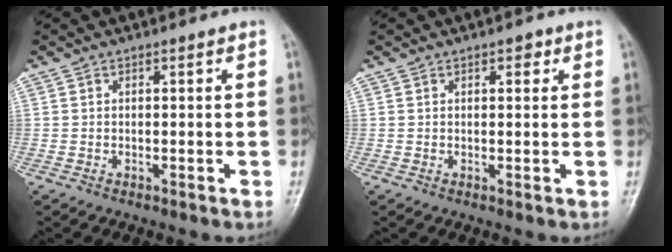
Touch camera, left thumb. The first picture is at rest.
{"total": 1.8, "force": [1.0, 0.9, 1.3], "torque": [-0.010, -0.001, 0.011]}